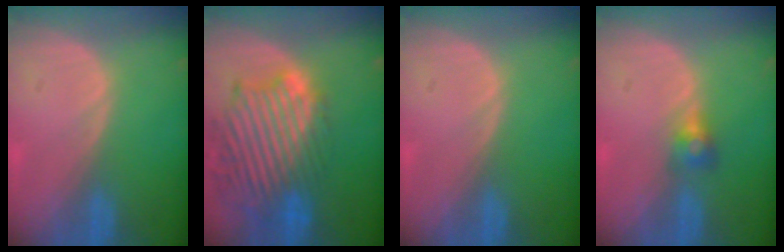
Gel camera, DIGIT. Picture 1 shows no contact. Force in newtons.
{"total": 13.7, "press": 11.9, "slide": 6.9}
{"total": 0.0}
{"total": 2.7, "press": 2.5, "slide": 0.9}